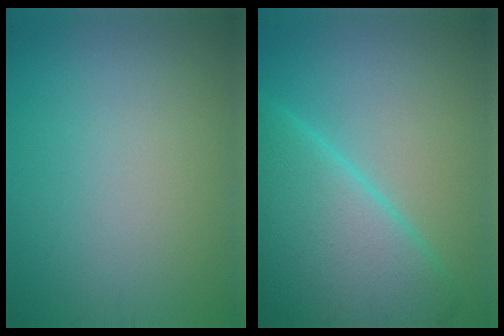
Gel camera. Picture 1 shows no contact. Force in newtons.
{"total": 9.9, "press": 9.8, "slide": 0.7}